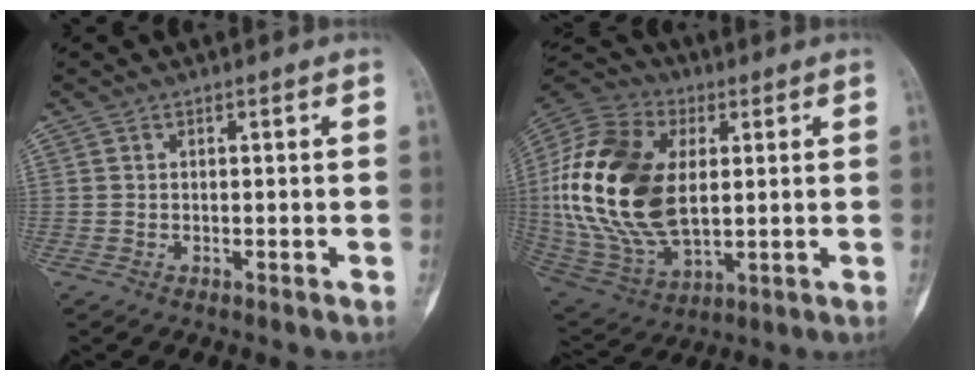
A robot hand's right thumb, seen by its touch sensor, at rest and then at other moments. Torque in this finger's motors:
{"motor_torque": [1.57, 2.76, 1.08, -0.70, 0.52]}